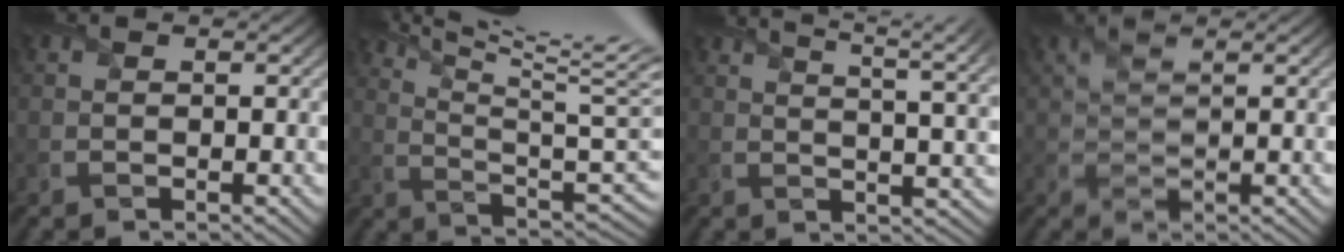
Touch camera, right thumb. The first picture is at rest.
{"total": 17.1, "force": [11.1, 3.8, 12.4], "torque": [-0.215, 0.018, 0.179]}
{"total": 10.1, "force": [6.6, 2.7, 7.2], "torque": [-0.089, 0.022, 0.069]}
{"total": 0.8, "force": [0.8, 0.0, 0.2], "torque": [-0.008, -0.001, 0.014]}